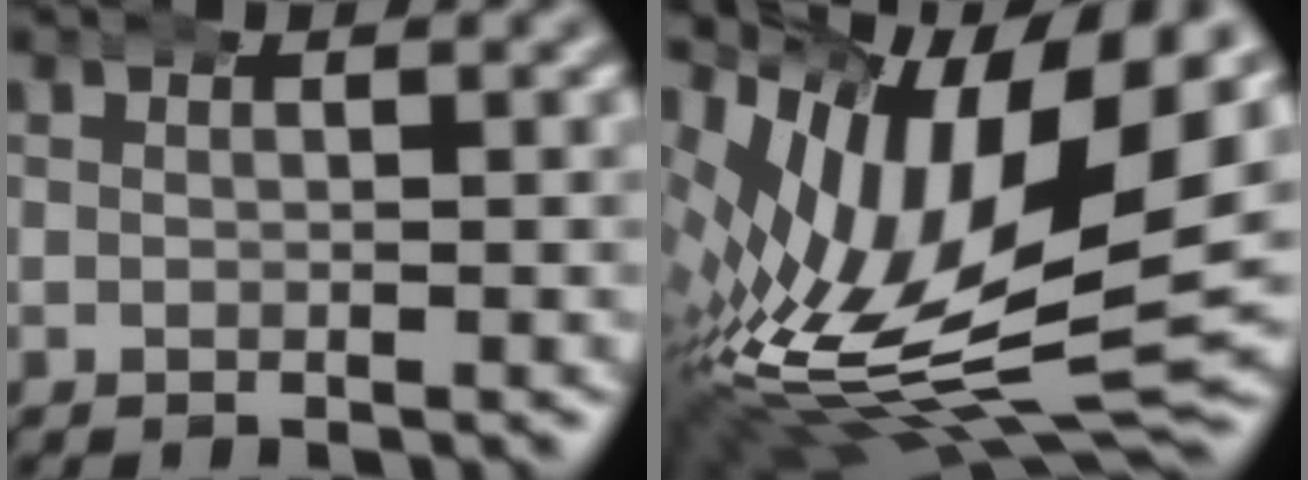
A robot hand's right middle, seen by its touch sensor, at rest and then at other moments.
{"total": 16.8, "force": [-0.3, 9.0, 14.1], "torque": [-0.237, -0.024, 0.014]}